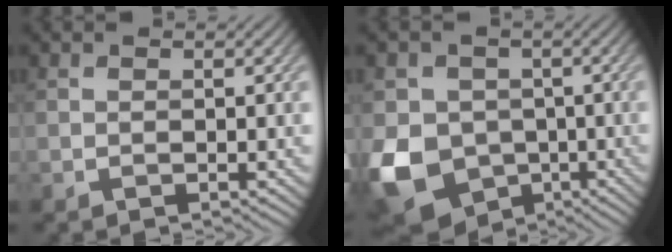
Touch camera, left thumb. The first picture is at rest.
{"total": 12.4, "force": [-3.5, 10.4, 5.6], "torque": [-0.162, -0.041, -0.071]}